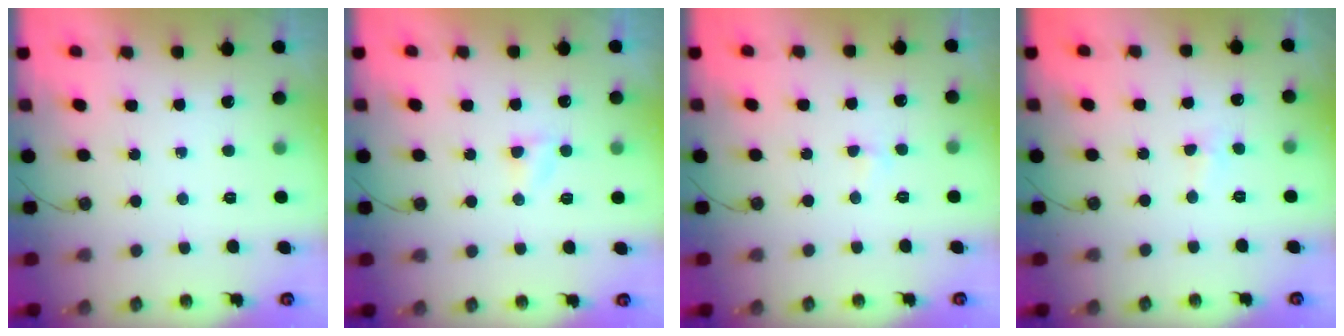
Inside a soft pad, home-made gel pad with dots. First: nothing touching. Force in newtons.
{"total": 2.7, "press": 2.7, "slide": 0.3}
{"total": 2.8, "press": 2.8, "slide": 0.5}
{"total": 2.1, "press": 2.0, "slide": 0.3}